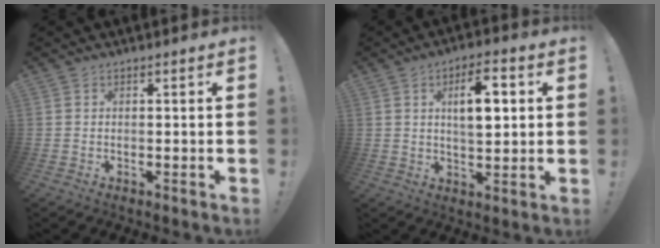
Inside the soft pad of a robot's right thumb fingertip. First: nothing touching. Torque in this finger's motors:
{"motor_torque": [-0.28, 0.53, 0.46, 0.49, 0.10]}